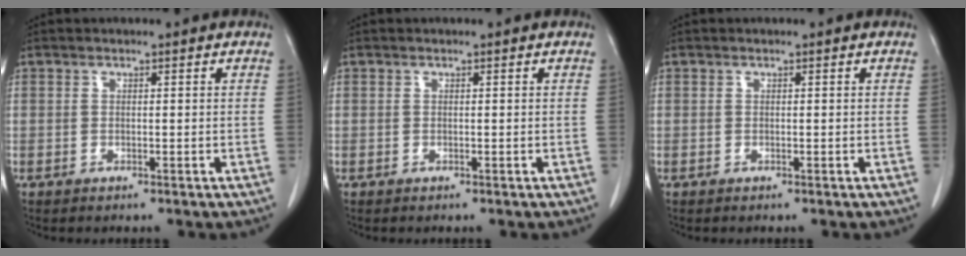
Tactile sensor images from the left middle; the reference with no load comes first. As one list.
[{"total": 0.0}, {"total": 0.0}]